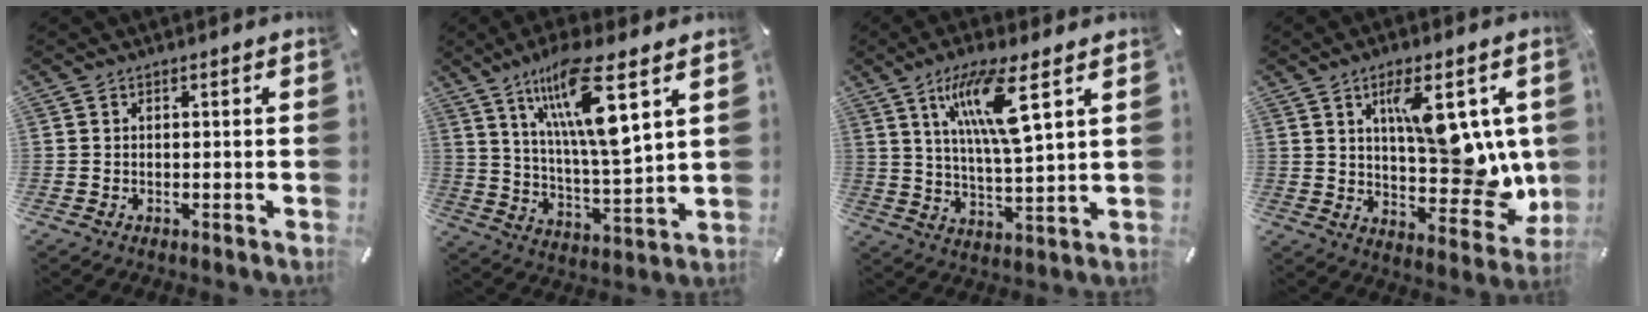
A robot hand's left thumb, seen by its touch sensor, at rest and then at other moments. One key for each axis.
{"total": 16.9, "fx": 9.2, "fy": 3.6, "fz": 13.7, "tx": -0.271, "ty": -0.037, "tz": 0.141}
{"total": 13.2, "fx": 6.4, "fy": 2.6, "fz": 11.2, "tx": -0.221, "ty": -0.004, "tz": 0.101}
{"total": 16.0, "fx": 4.2, "fy": 7.2, "fz": 13.6, "tx": -0.177, "ty": -0.025, "tz": 0.075}